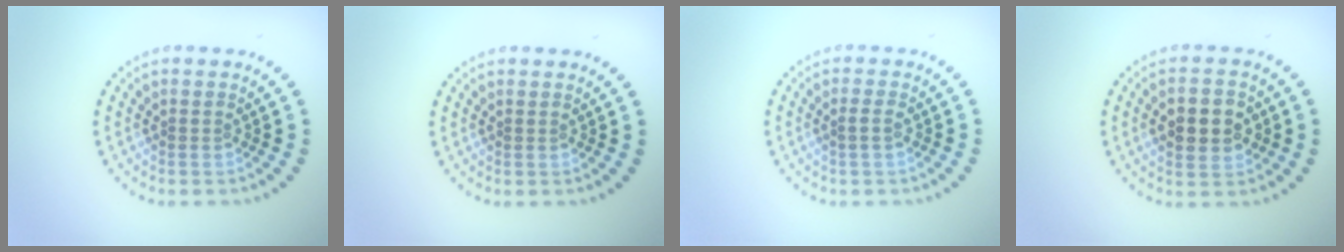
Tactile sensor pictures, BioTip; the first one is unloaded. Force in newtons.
{"total": 0.0}
{"total": 0.6, "press": 0.5, "slide": 0.2}
{"total": 4.6, "press": 4.6, "slide": 0.3}